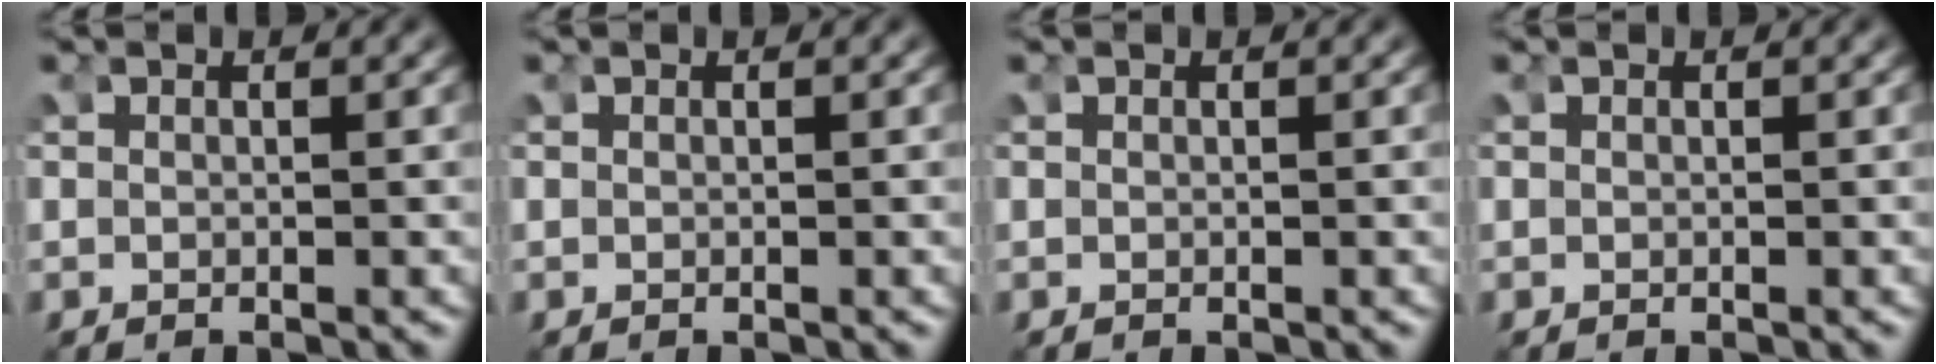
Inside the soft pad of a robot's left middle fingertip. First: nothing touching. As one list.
[{"total": 0.0}, {"total": 0.0}, {"total": 0.0}]